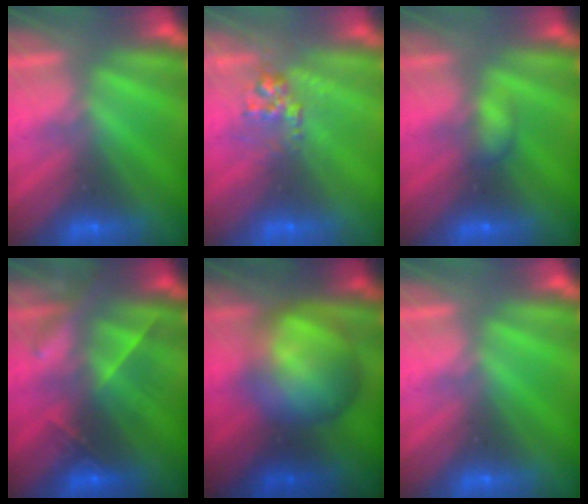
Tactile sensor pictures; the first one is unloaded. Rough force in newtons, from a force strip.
{"total": 2.7}
{"total": 2.2}
{"total": 2.8}
{"total": 7.1}
{"total": 0.0}